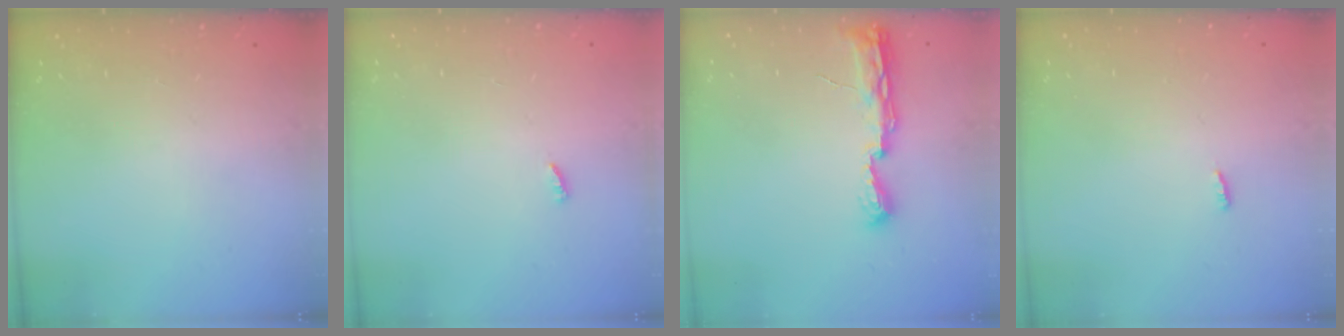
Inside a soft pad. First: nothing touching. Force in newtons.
{"total": 1.9, "press": 1.9, "slide": 0.3}
{"total": 7.9, "press": 7.8, "slide": 0.8}
{"total": 2.8, "press": 2.7, "slide": 0.8}